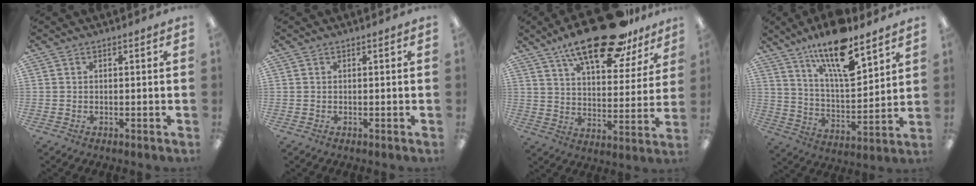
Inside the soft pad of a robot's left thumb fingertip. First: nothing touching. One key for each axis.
{"total": 0.0}
{"total": 20.9, "fx": 15.3, "fy": 7.3, "fz": 12.3, "tx": -0.188, "ty": -0.087, "tz": 0.256}
{"total": 17.5, "fx": 12.4, "fy": 5.2, "fz": 11.2, "tx": -0.195, "ty": -0.069, "tz": 0.207}